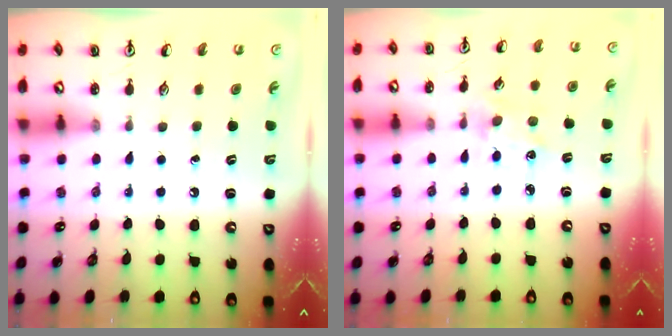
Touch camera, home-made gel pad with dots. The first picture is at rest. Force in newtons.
{"total": 3.1, "press": 3.0, "slide": 0.5}